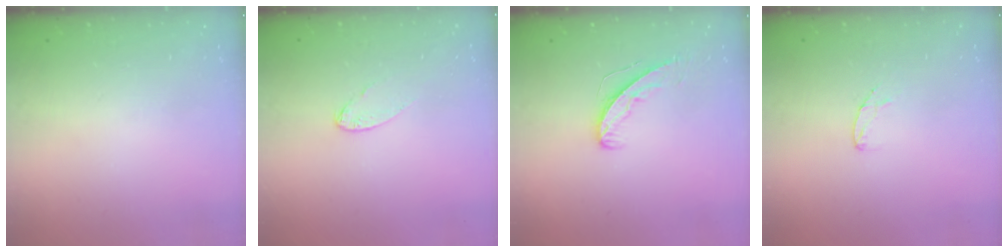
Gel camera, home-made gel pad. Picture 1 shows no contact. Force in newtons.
{"total": 4.8, "press": 4.8, "slide": 0.4}
{"total": 5.7, "press": 5.7, "slide": 0.4}
{"total": 5.3, "press": 5.3, "slide": 0.4}